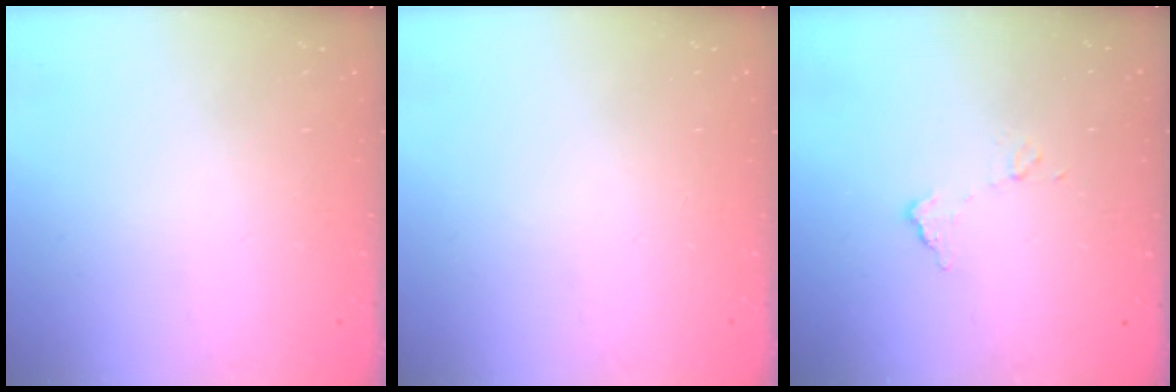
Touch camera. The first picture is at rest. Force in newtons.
{"total": 0.0}
{"total": 5.9, "press": 5.9, "slide": 0.3}